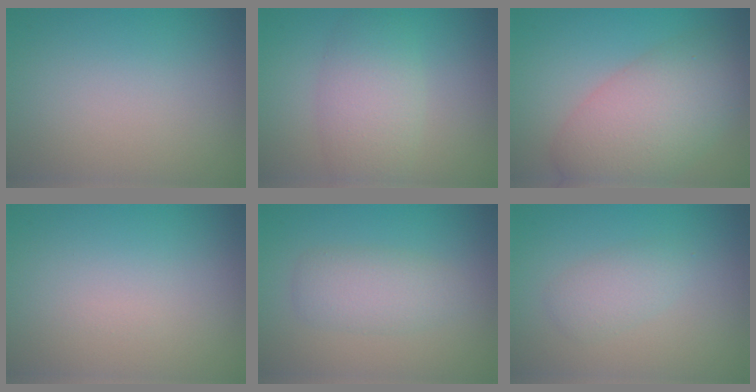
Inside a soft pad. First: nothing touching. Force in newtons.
{"total": 4.3, "press": 4.3, "slide": 0.2}
{"total": 7.9, "press": 7.9, "slide": 0.4}
{"total": 0.0}
{"total": 3.0, "press": 3.0, "slide": 0.1}
{"total": 2.0, "press": 2.0, "slide": 0.0}